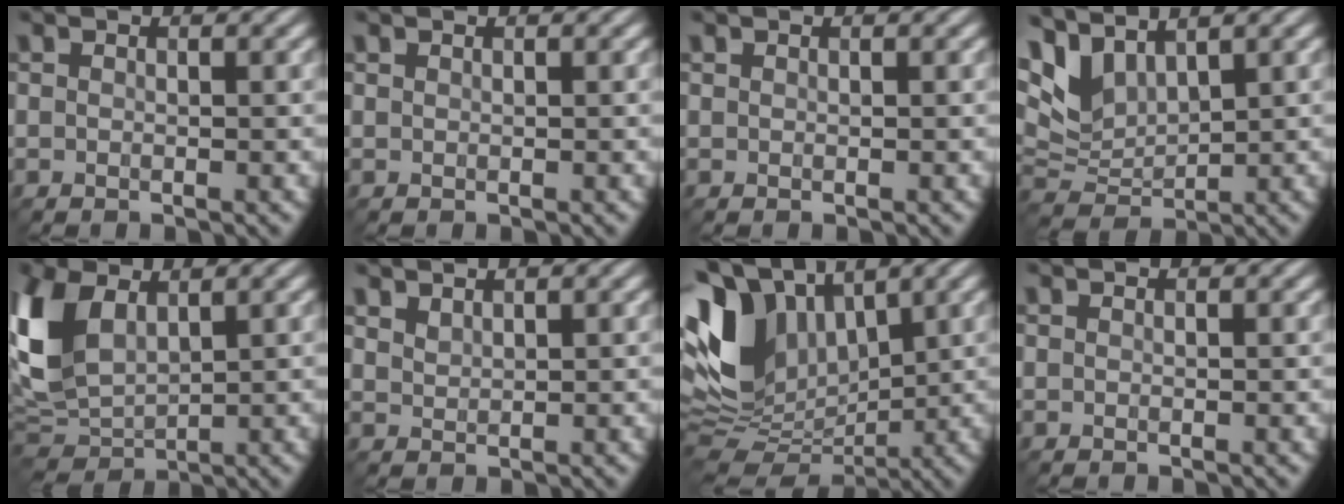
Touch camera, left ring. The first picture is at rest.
{"total": 0.0}
{"total": 0.0}
{"total": 4.7, "force": [3.2, 2.2, 2.7], "torque": [-0.070, -0.001, 0.066]}
{"total": 7.8, "force": [2.3, 4.9, 5.6], "torque": [-0.142, 0.006, 0.046]}
{"total": 1.2, "force": [1.1, 0.3, 0.3], "torque": [-0.011, 0.000, 0.027]}
{"total": 12.1, "force": [4.1, 7.7, 8.4], "torque": [-0.198, 0.017, 0.071]}
{"total": 0.0}